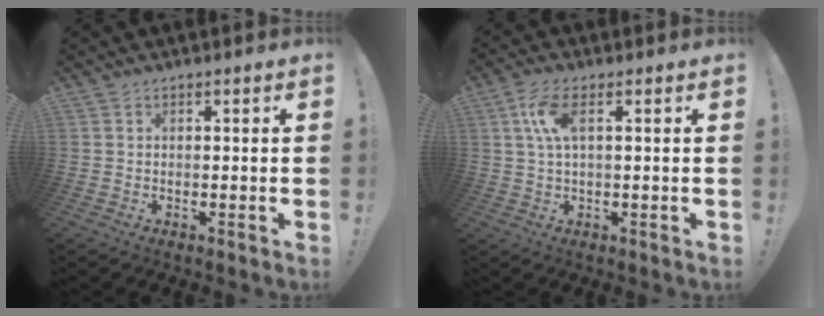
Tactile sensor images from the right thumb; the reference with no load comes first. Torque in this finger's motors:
{"motor_torque": [-0.05, 0.52, 0.95, -0.27, 0.33]}